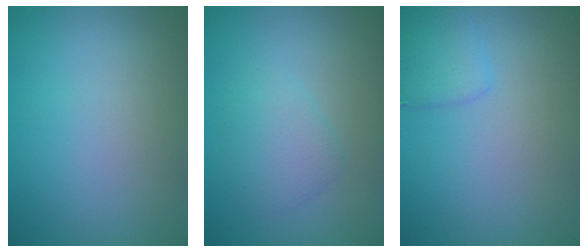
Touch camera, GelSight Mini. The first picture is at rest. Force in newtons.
{"total": 2.2, "press": 2.2, "slide": 0.0}
{"total": 1.7, "press": 1.7, "slide": 0.1}